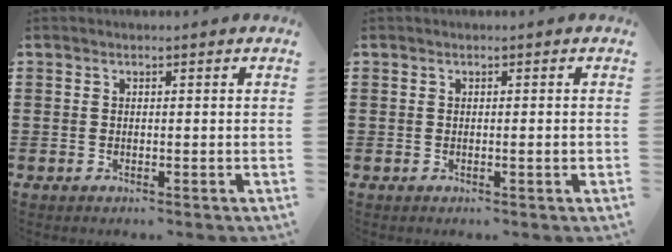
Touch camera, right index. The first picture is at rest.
{"total": 0.9, "force": [-0.2, 0.0, 0.9], "torque": [-0.014, -0.003, -0.003]}